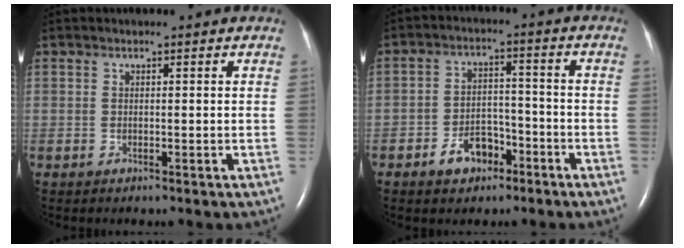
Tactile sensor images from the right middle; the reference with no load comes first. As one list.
[{"total": 5.8, "force": [-3.5, 3.6, 3.0], "torque": [-0.052, 0.015, -0.055]}]